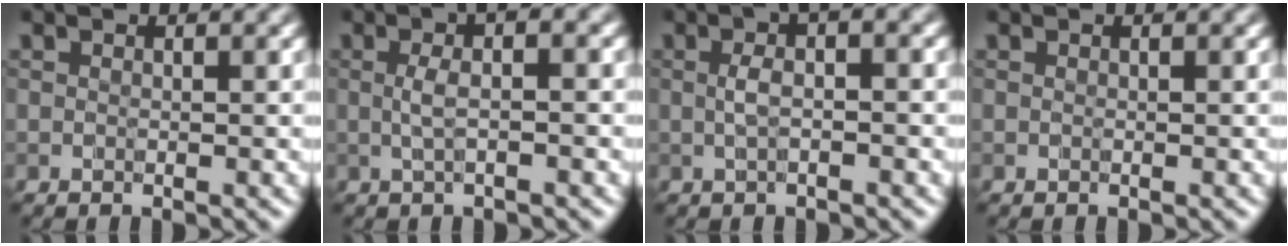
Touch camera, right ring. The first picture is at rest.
{"total": 2.6, "force": [0.4, 0.4, 2.5], "torque": [-0.048, 0.007, 0.004]}
{"total": 2.4, "force": [0.4, 0.5, 2.3], "torque": [-0.044, 0.008, 0.002]}
{"total": 0.0}